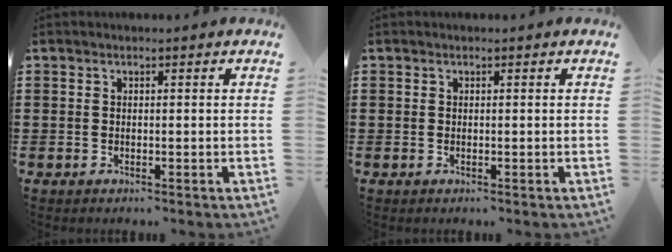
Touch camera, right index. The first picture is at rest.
{"total": 0.0}